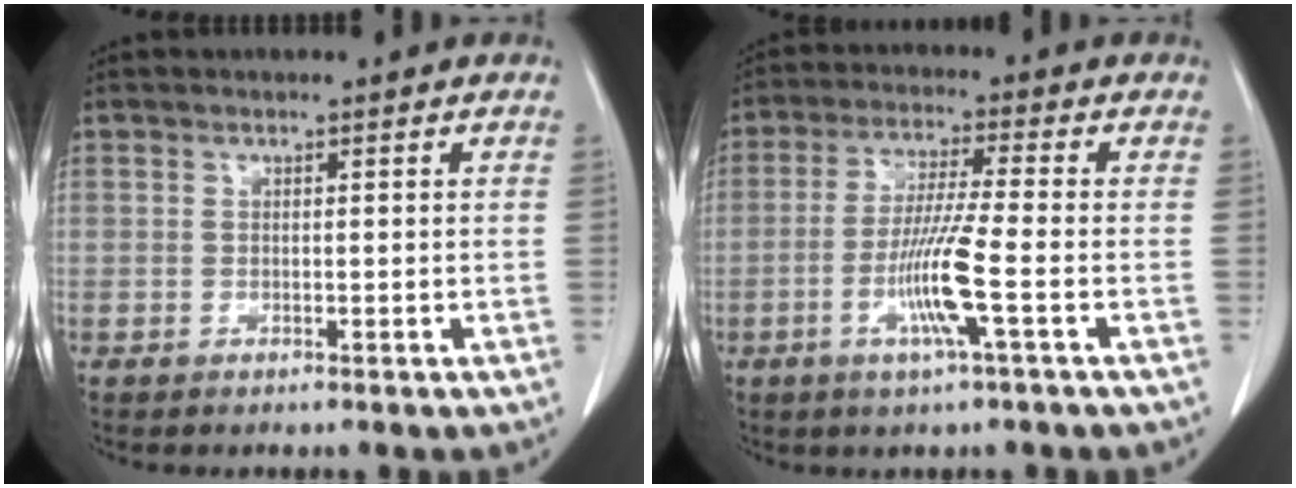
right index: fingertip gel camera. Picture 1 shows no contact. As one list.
[{"total": 8.4, "force": [-2.7, -0.8, 7.9], "torque": [-0.156, -0.012, -0.057]}]